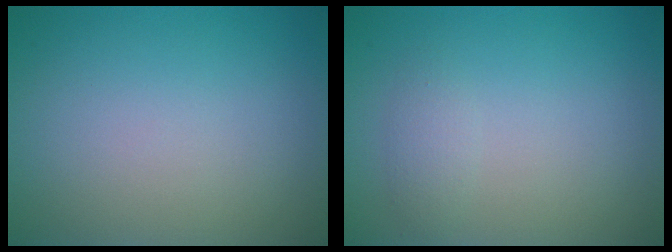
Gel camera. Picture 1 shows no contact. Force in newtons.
{"total": 1.1, "press": 1.1, "slide": 0.0}